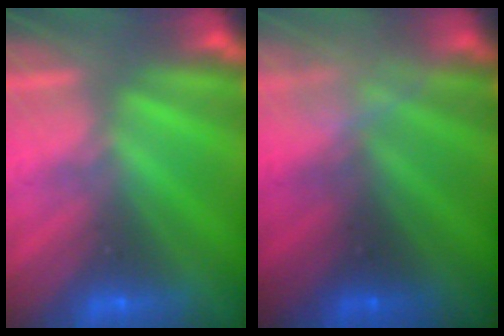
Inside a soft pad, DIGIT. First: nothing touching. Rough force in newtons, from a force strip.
{"total": 2.4}